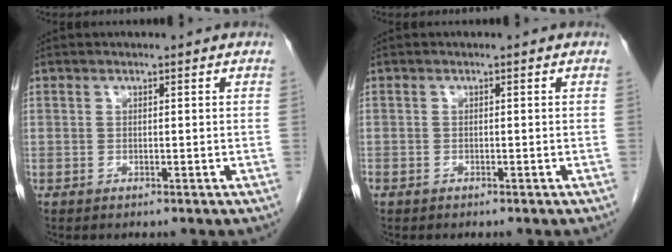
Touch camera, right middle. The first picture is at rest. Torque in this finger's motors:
{"motor_torque": [1.04, -1.10, 0.90, 0.15]}